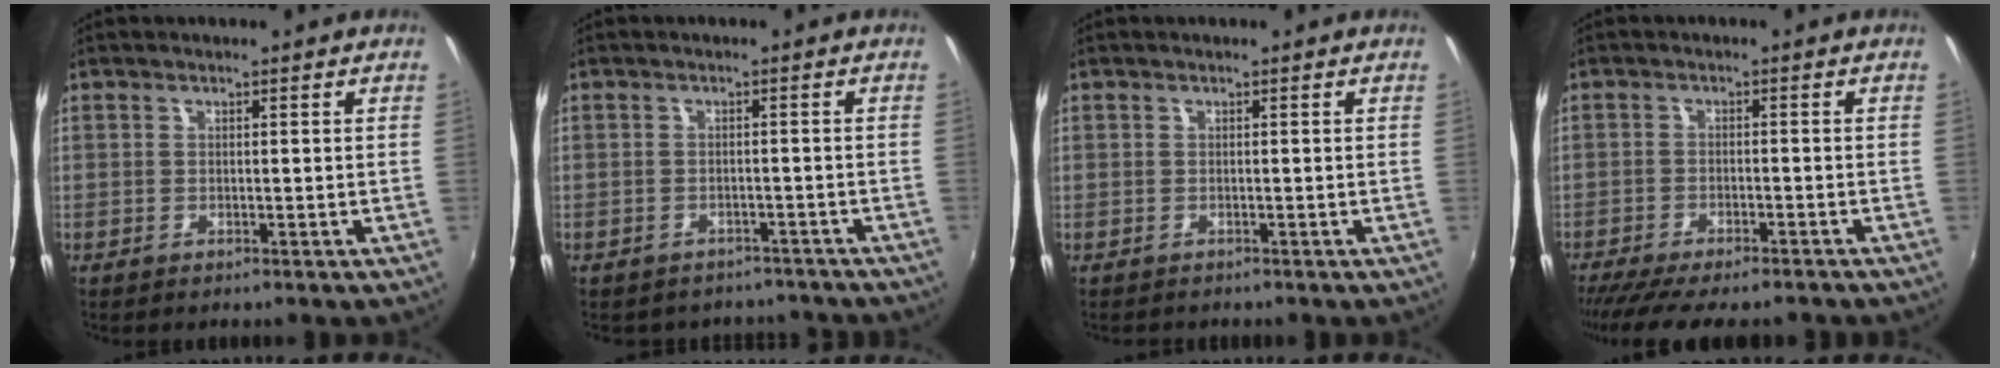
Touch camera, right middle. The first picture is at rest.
{"total": 7.7, "force": [-6.6, 3.5, 1.7], "torque": [-0.040, -0.007, -0.080]}
{"total": 0.9, "force": [-0.6, 0.6, -0.1], "torque": [-0.001, -0.001, -0.010]}
{"total": 11.7, "force": [-10.0, 2.3, 5.5], "torque": [-0.122, -0.038, -0.156]}